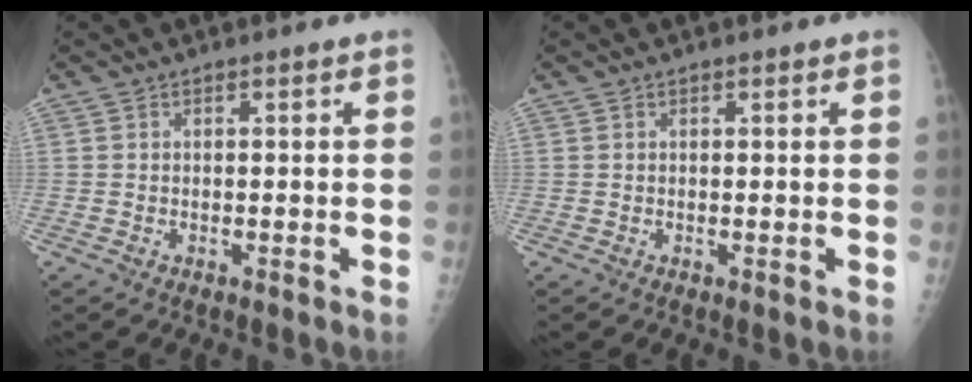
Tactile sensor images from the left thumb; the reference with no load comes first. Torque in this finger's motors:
{"motor_torque": [-0.07, -0.02, -0.03, 0.04, 0.00]}